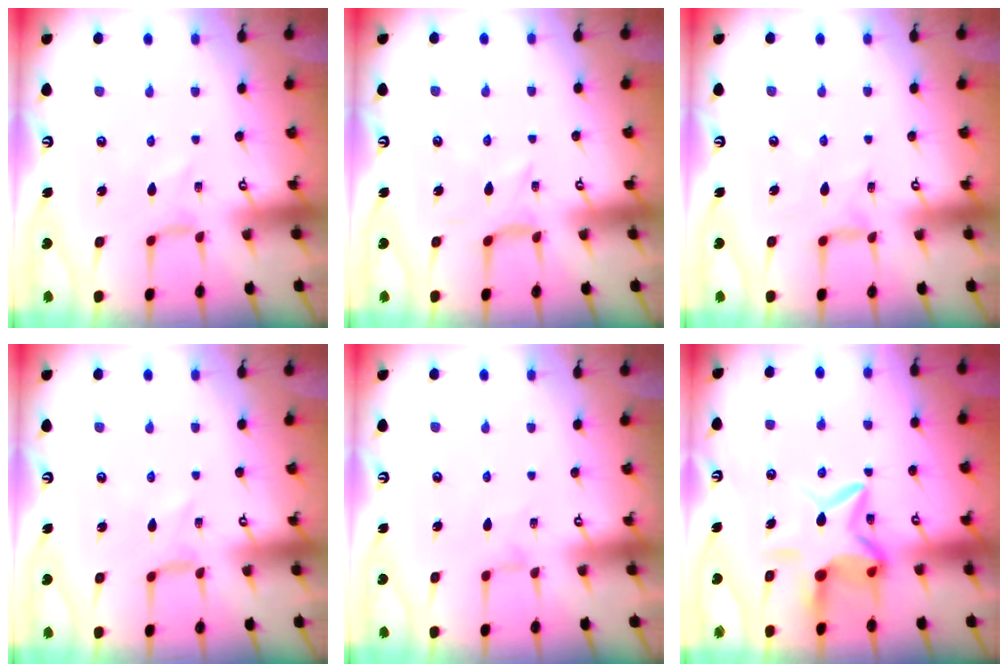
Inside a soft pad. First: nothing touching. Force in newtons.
{"total": 4.3, "press": 4.2, "slide": 0.9}
{"total": 6.4, "press": 6.3, "slide": 0.5}
{"total": 0.0}
{"total": 1.4, "press": 1.3, "slide": 0.4}
{"total": 12.4, "press": 12.3, "slide": 1.1}